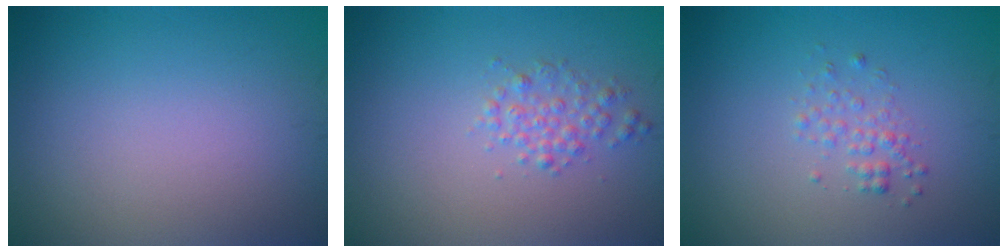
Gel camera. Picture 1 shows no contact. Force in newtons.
{"total": 1.8, "press": 1.8, "slide": 0.0}
{"total": 1.4, "press": 1.4, "slide": 0.1}